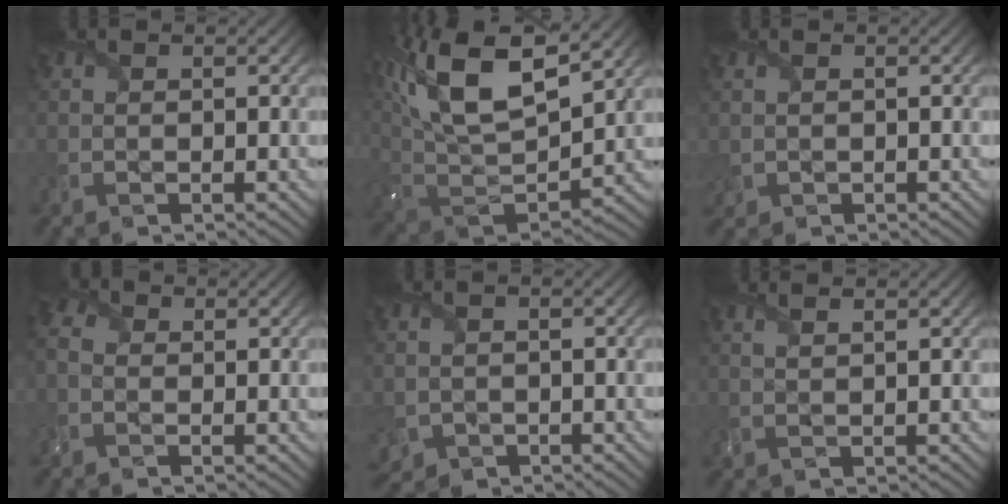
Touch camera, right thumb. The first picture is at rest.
{"total": 17.6, "force": [9.2, 7.5, 13.1], "torque": [-0.310, 0.037, 0.158]}
{"total": 1.1, "force": [0.1, 1.0, 0.4], "torque": [-0.017, -0.005, 0.004]}
{"total": 2.9, "force": [-0.6, 2.4, 1.7], "torque": [-0.051, -0.001, -0.021]}
{"total": 2.4, "force": [-0.8, 2.2, 0.6], "torque": [-0.027, -0.020, -0.018]}
{"total": 2.0, "force": [1.4, 0.5, 1.3], "torque": [-0.020, 0.004, 0.014]}